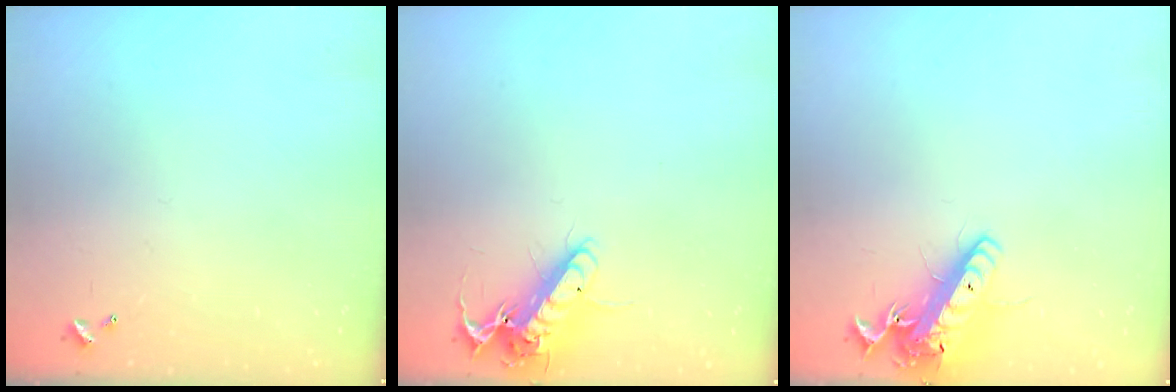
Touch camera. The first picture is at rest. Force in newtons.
{"total": 14.3, "press": 14.2, "slide": 1.9}
{"total": 15.0, "press": 14.7, "slide": 3.1}